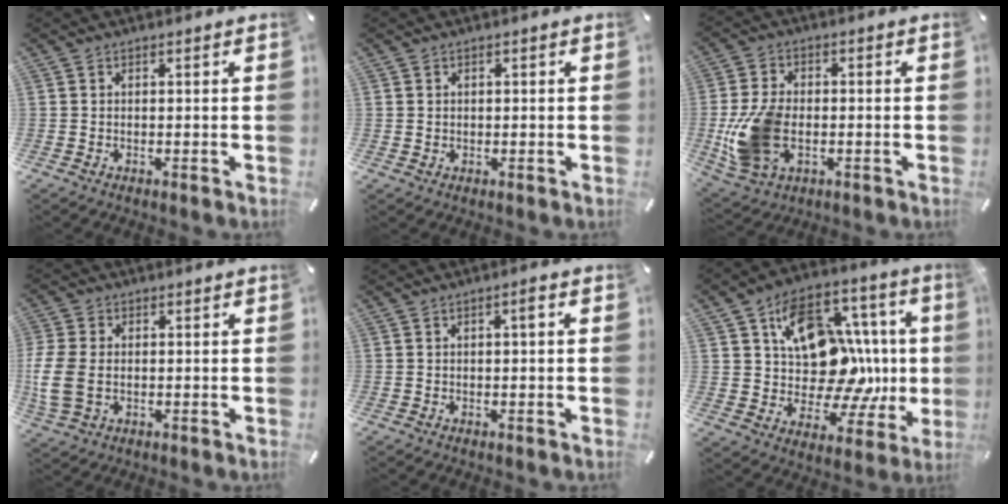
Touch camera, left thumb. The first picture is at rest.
{"total": 0.9, "force": [0.2, 0.8, 0.1], "torque": [-0.002, 0.005, 0.003]}
{"total": 12.4, "force": [-2.5, 8.4, 8.7], "torque": [-0.198, 0.003, -0.041]}
{"total": 8.2, "force": [-0.4, 5.9, 5.7], "torque": [-0.136, 0.004, -0.005]}
{"total": 1.8, "force": [0.2, 0.4, 1.7], "torque": [-0.033, 0.006, 0.001]}
{"total": 18.1, "force": [3.0, 14.2, 10.8], "torque": [-0.133, -0.040, 0.065]}